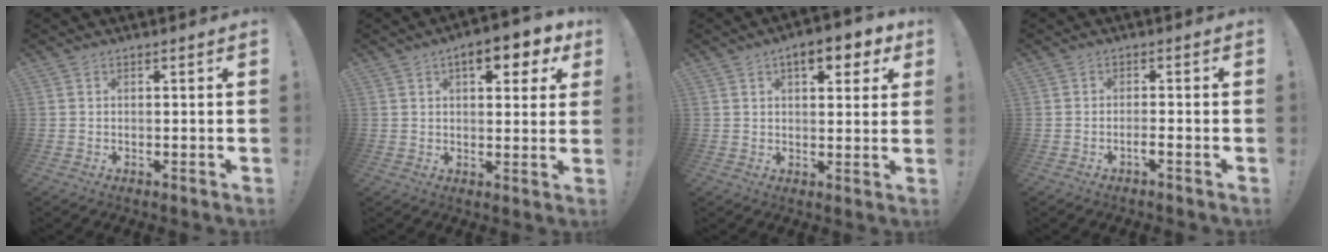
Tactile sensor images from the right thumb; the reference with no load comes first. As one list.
[{"total": 8.9, "force": [4.3, 3.8, 6.8], "torque": [-0.080, -0.014, 0.067]}, {"total": 8.1, "force": [4.2, 3.6, 5.9], "torque": [-0.072, -0.012, 0.069]}, {"total": 2.2, "force": [-1.4, -0.4, 1.6], "torque": [-0.034, -0.004, -0.024]}]